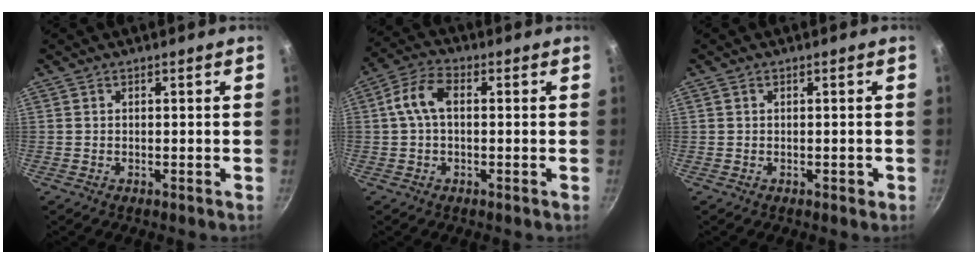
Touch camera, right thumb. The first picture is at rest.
{"total": 7.0, "force": [0.7, 4.0, 5.7], "torque": [-0.121, 0.025, 0.003]}
{"total": 1.1, "force": [-0.2, 0.8, 0.8], "torque": [-0.003, 0.003, -0.002]}